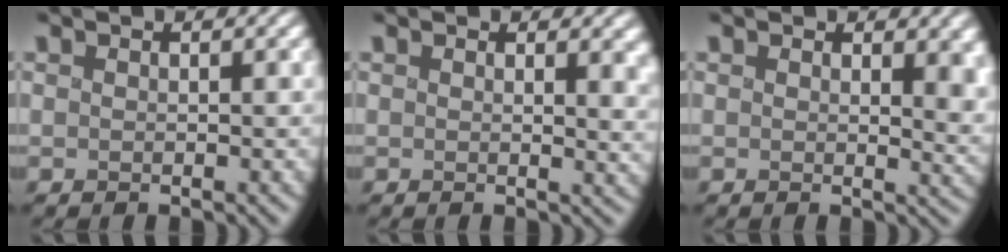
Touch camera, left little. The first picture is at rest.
{"total": 4.2, "force": [2.7, 2.0, 2.6], "torque": [-0.017, 0.003, 0.042]}
{"total": 5.6, "force": [3.2, 2.9, 3.5], "torque": [-0.040, -0.005, 0.058]}